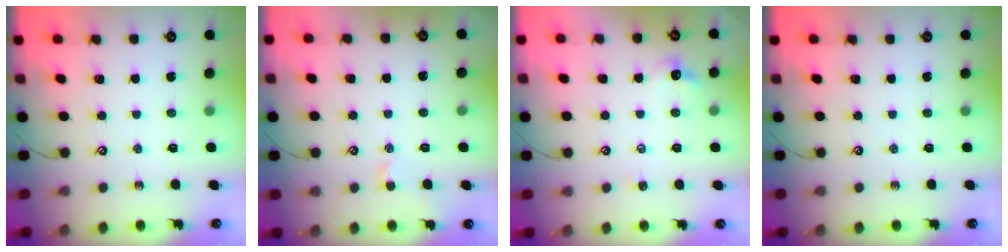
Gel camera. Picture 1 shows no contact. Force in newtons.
{"total": 0.5, "press": 0.4, "slide": 0.4}
{"total": 1.5, "press": 1.4, "slide": 0.5}
{"total": 0.0}